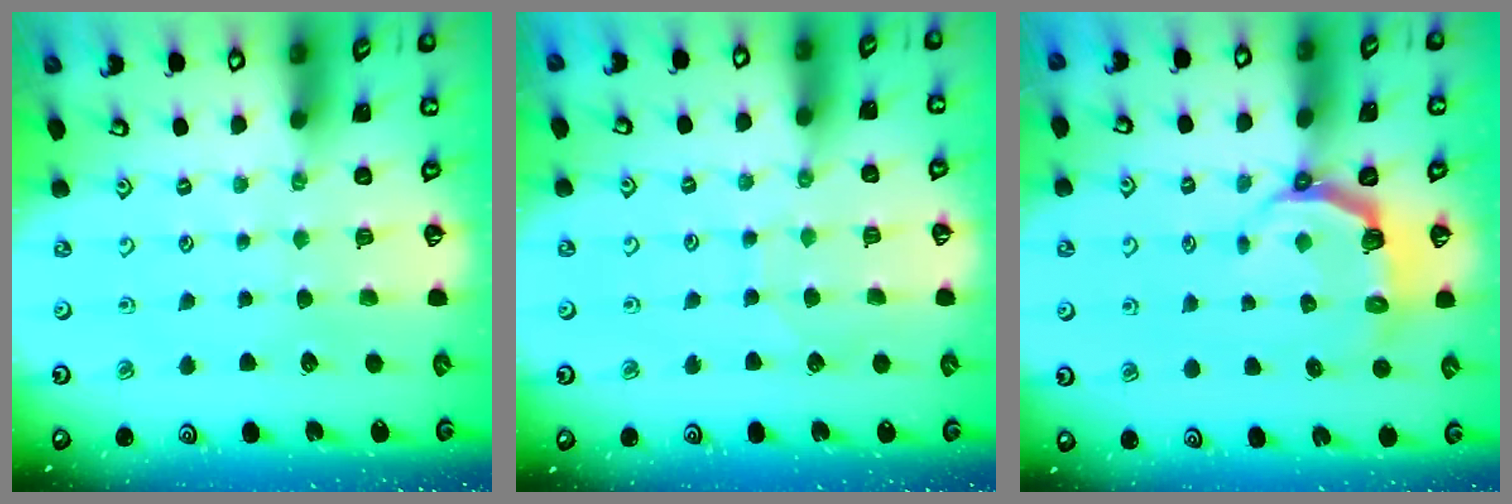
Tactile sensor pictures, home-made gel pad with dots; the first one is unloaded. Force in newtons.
{"total": 4.2, "press": 4.2, "slide": 0.4}
{"total": 4.9, "press": 3.5, "slide": 3.4}